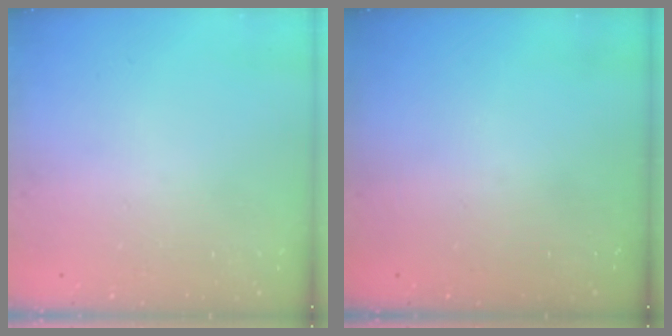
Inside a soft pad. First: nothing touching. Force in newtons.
{"total": 0.0}